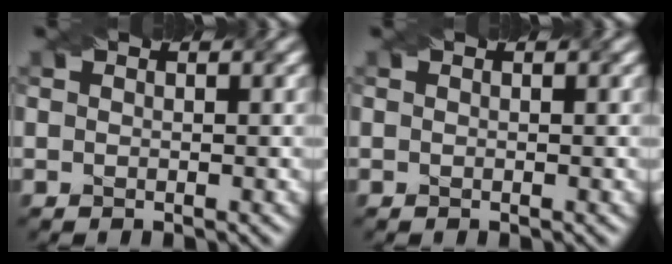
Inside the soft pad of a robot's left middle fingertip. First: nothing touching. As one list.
[{"total": 0.0}]